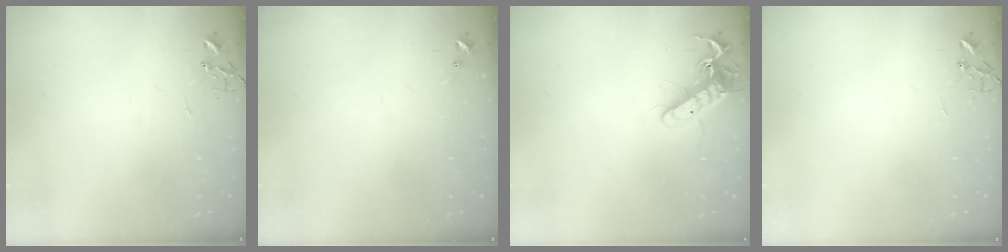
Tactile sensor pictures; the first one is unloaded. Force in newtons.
{"total": 0.0}
{"total": 13.7, "press": 13.6, "slide": 1.5}
{"total": 0.0}